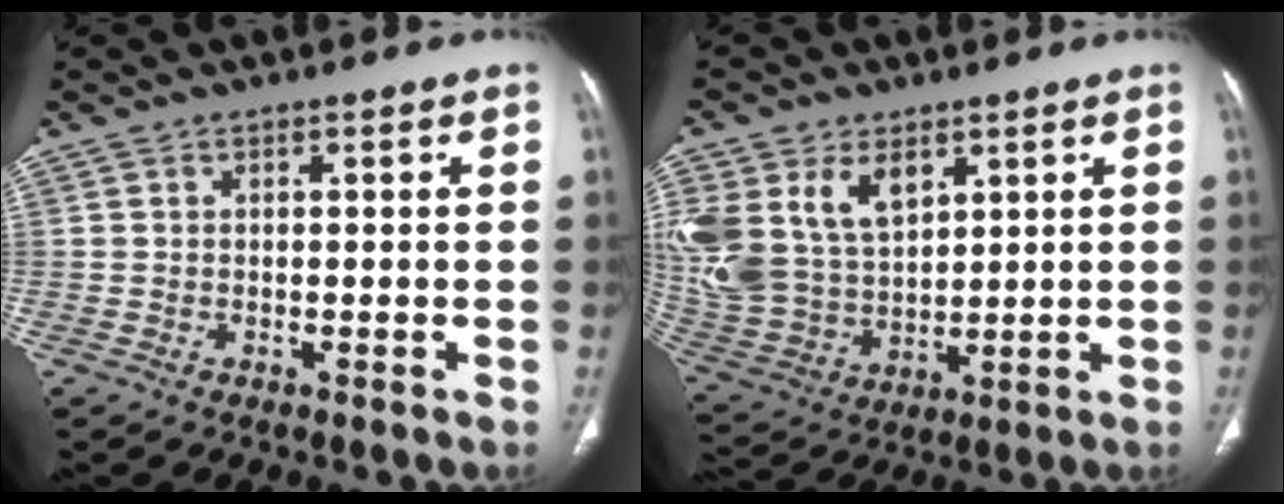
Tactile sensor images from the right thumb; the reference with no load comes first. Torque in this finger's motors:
{"motor_torque": [-0.46, 0.88, 0.58, 0.63, 0.14]}